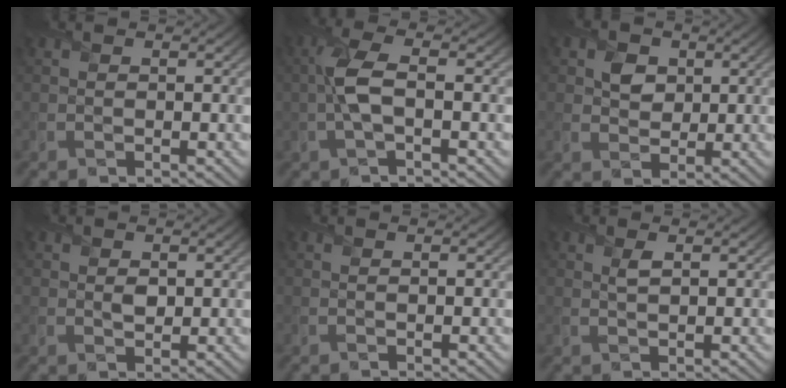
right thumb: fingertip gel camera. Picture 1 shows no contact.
{"total": 4.7, "force": [-0.3, 1.6, 4.4], "torque": [-0.110, 0.007, -0.015]}
{"total": 3.7, "force": [1.0, 3.1, 1.7], "torque": [-0.038, -0.005, 0.009]}
{"total": 1.6, "force": [0.4, 1.2, 0.9], "torque": [-0.019, -0.008, 0.007]}
{"total": 0.0}
{"total": 1.3, "force": [0.6, 0.6, 0.9], "torque": [-0.024, -0.003, 0.011]}